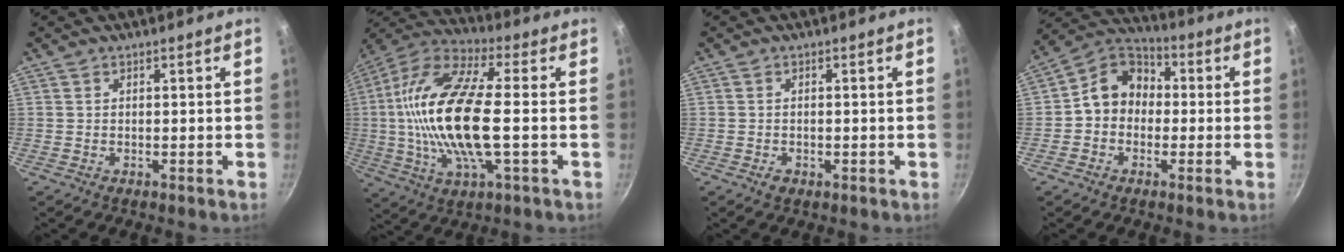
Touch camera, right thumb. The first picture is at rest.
{"total": 21.4, "force": [-0.8, 7.5, 20.1], "torque": [-0.401, 0.019, -0.030]}
{"total": 1.6, "force": [-0.7, 1.0, 1.0], "torque": [-0.017, 0.000, -0.011]}
{"total": 10.0, "force": [-0.3, 8.3, 5.4], "torque": [-0.051, 0.036, -0.031]}